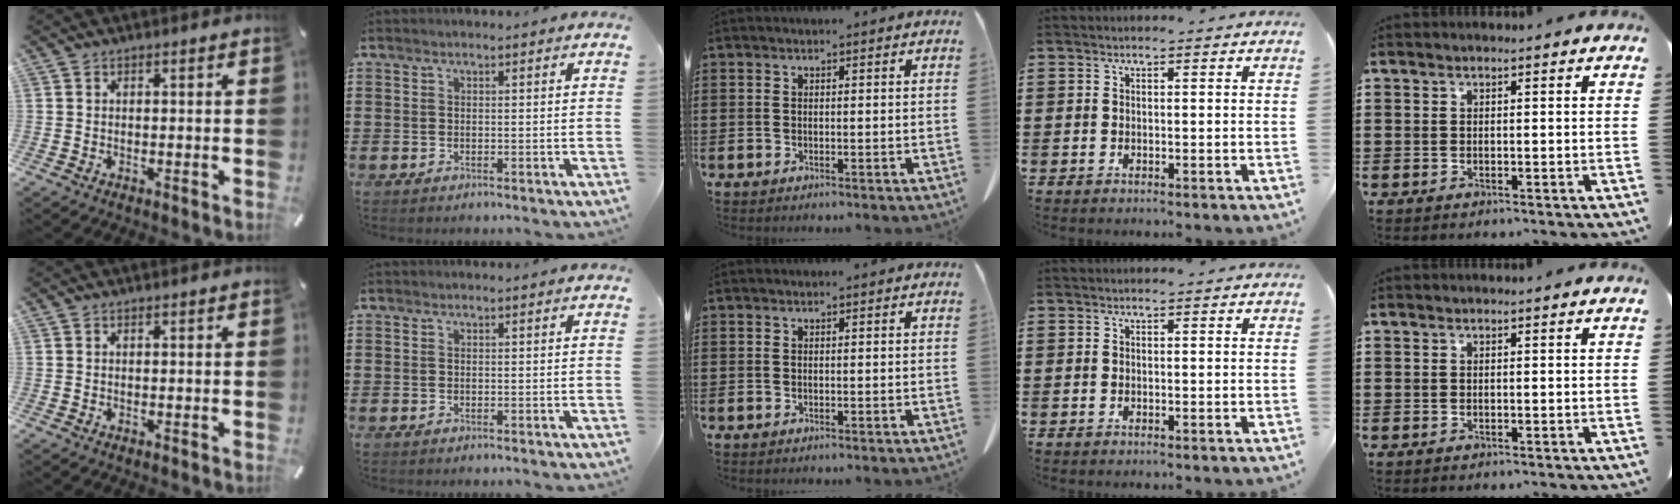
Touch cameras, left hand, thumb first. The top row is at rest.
{}